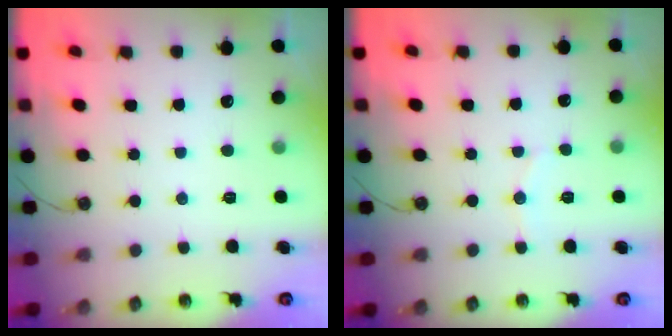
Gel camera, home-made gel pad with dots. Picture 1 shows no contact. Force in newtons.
{"total": 4.7, "press": 4.6, "slide": 0.5}